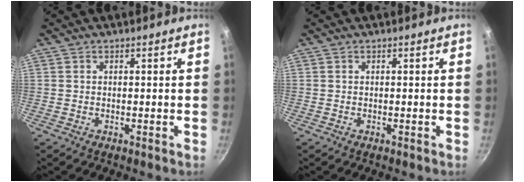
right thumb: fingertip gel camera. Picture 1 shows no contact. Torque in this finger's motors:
{"motor_torque": [-0.18, 0.08, 0.33, -0.13, -0.01]}